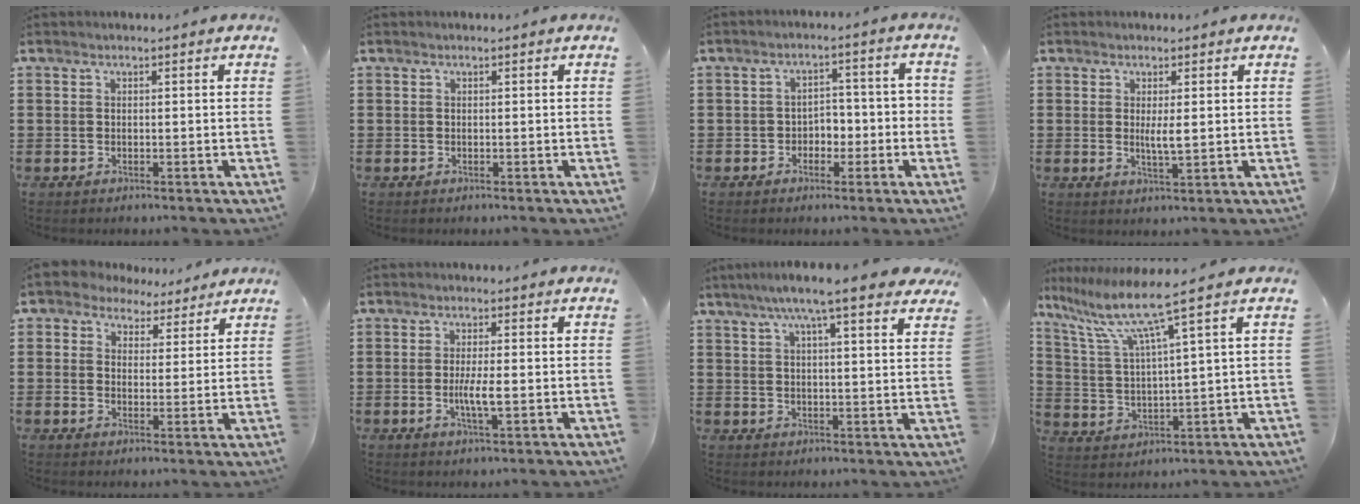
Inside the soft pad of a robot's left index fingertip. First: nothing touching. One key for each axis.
{"total": 0.0}
{"total": 3.4, "fx": -1.9, "fy": 2.5, "fz": 1.4, "tx": -0.035, "ty": 0.008, "tz": -0.043}
{"total": 2.9, "fx": 0.4, "fy": 0.5, "fz": 2.9, "tx": -0.055, "ty": -0.002, "tz": 0.006}
{"total": 3.8, "fx": 3.1, "fy": 2.3, "fz": 0.3, "tx": -0.025, "ty": -0.002, "tz": 0.056}
{"total": 3.9, "fx": -0.7, "fy": 0.7, "fz": 3.8, "tx": -0.073, "ty": -0.003, "tz": -0.016}
{"total": 7.7, "fx": 5.9, "fy": 0.5, "fz": 4.8, "tx": -0.103, "ty": -0.009, "tz": 0.100}
{"total": 8.8, "fx": 6.0, "fy": -0.3, "fz": 6.4, "tx": -0.147, "ty": -0.028, "tz": 0.098}